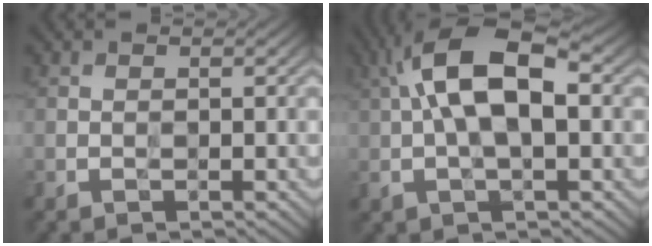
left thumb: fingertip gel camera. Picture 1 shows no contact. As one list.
[{"total": 11.8, "force": [1.7, 5.3, 10.4], "torque": [-0.202, 0.027, 0.022]}]